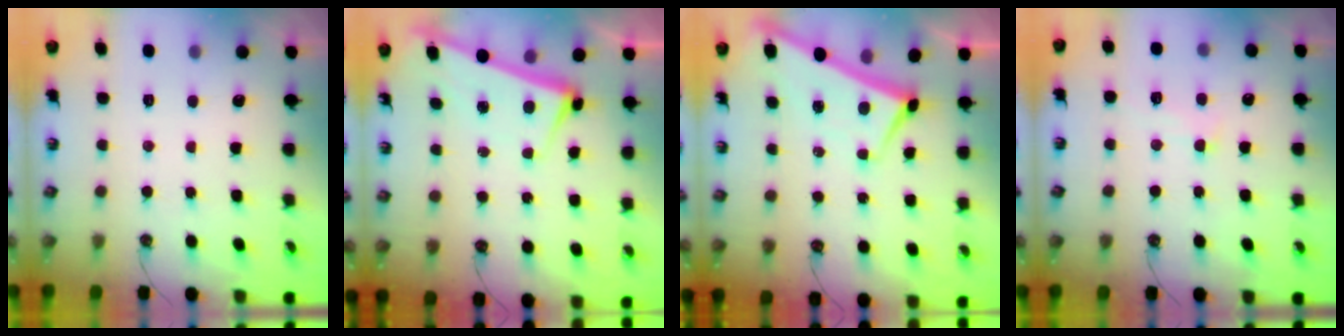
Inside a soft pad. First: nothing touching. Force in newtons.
{"total": 2.6, "press": 2.5, "slide": 0.7}
{"total": 1.9, "press": 1.9, "slide": 0.2}
{"total": 2.4, "press": 2.4, "slide": 0.5}